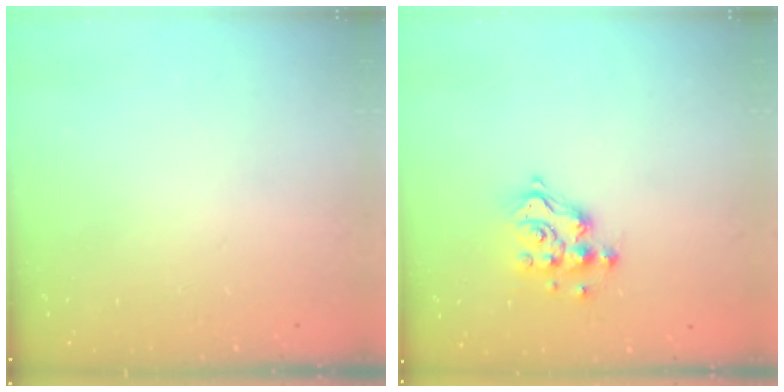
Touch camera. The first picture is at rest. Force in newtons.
{"total": 11.4, "press": 11.4, "slide": 0.6}